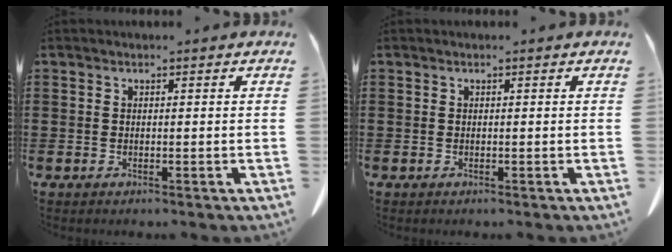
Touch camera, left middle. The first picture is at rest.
{"total": 0.0}